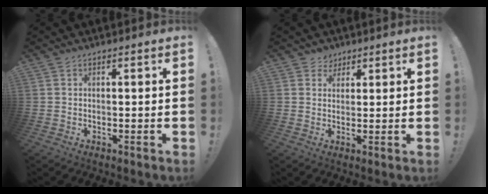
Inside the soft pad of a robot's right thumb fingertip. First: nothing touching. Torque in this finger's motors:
{"motor_torque": [-0.11, 0.13, -0.02, 0.23, -0.01]}